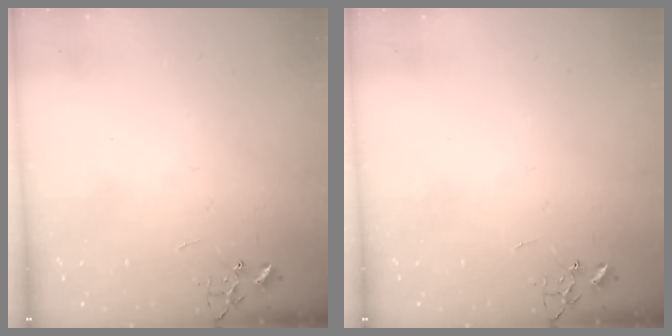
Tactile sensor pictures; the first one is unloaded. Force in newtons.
{"total": 0.0}